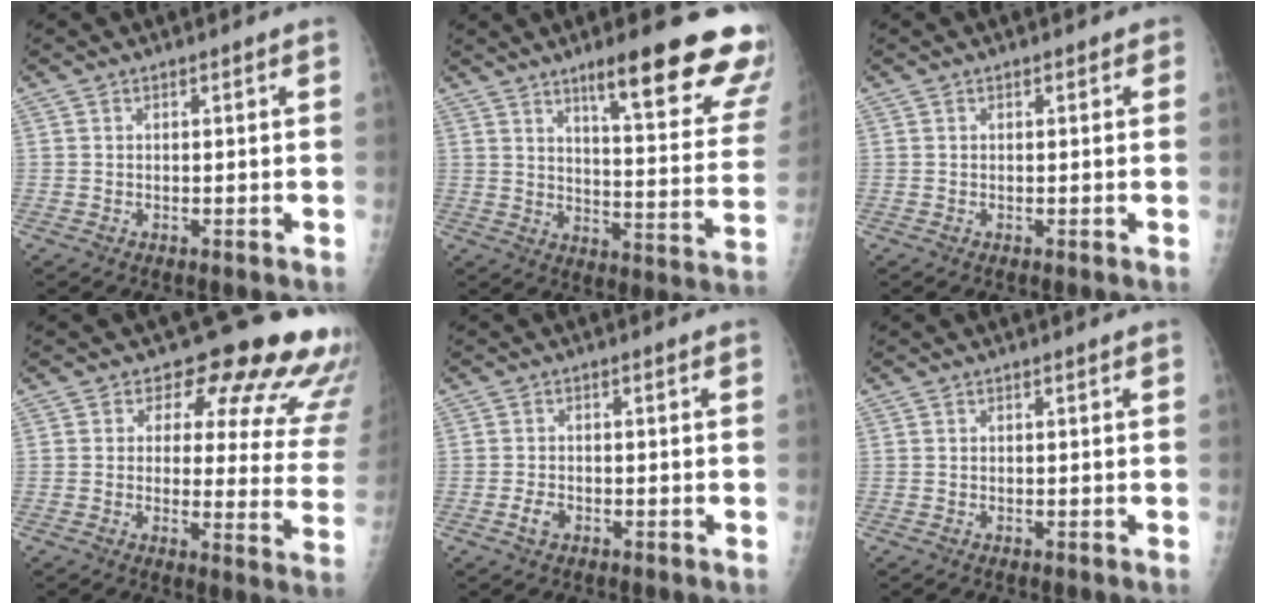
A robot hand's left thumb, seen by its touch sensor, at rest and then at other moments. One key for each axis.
{"total": 22.2, "fx": 14.7, "fy": 4.0, "fz": 16.1, "tx": -0.181, "ty": -0.069, "tz": 0.197}
{"total": 0.6, "fx": 0.3, "fy": 0.5, "fz": 0.2, "tx": 0.006, "ty": 0.001, "tz": -0.002}
{"total": 17.3, "fx": 12.9, "fy": 7.3, "fz": 9.0, "tx": -0.047, "ty": -0.078, "tz": 0.124}
{"total": 2.2, "fx": -1.1, "fy": 1.5, "fz": 1.3, "tx": -0.024, "ty": 0.005, "tz": -0.020}
{"total": 0.0}